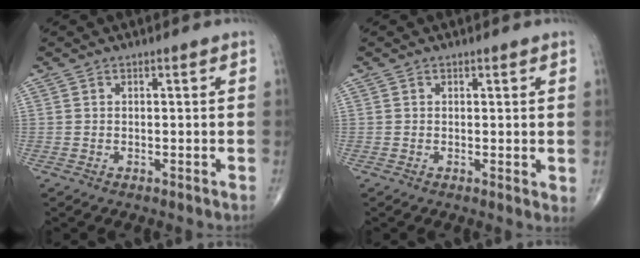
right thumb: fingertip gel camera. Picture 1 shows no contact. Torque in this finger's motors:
{"motor_torque": [-0.17, -0.02, 0.00, -0.08, -0.02]}